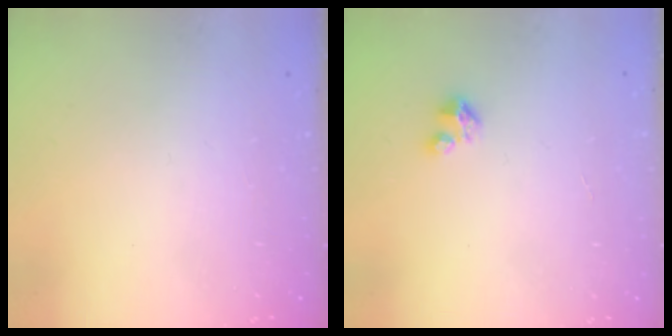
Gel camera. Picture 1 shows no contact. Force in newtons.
{"total": 2.3, "press": 2.3, "slide": 0.3}